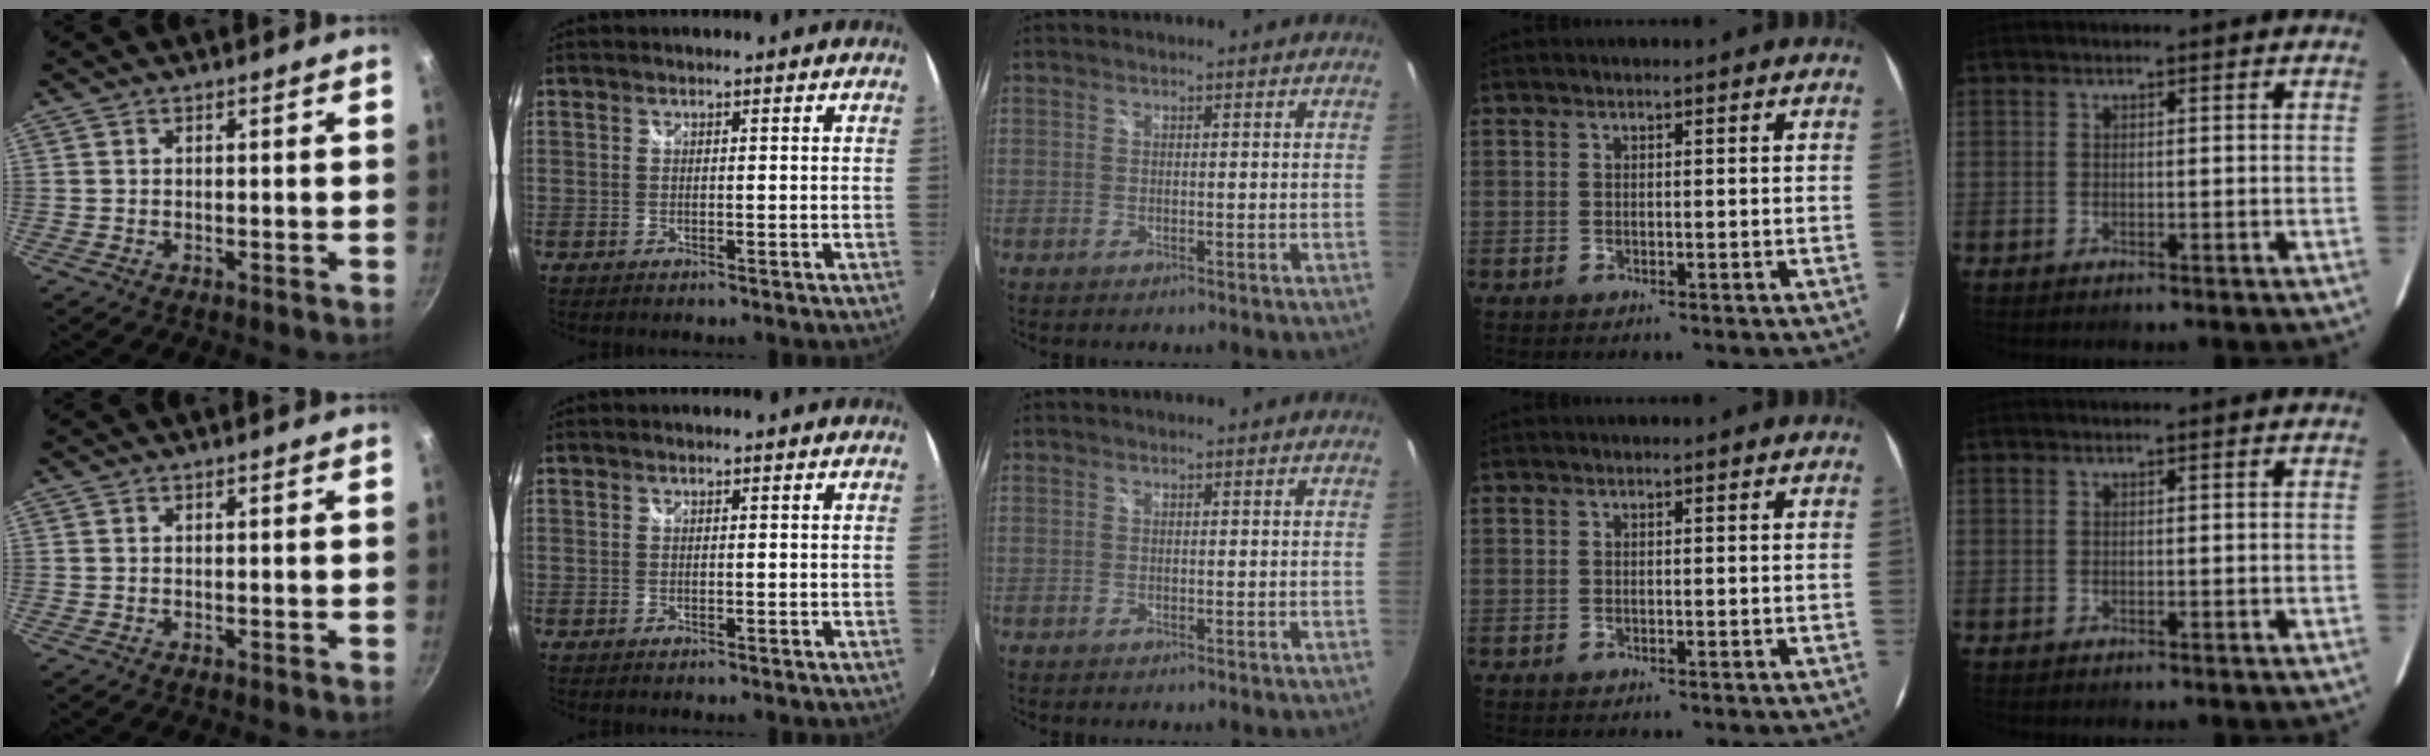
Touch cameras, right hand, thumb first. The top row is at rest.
{}